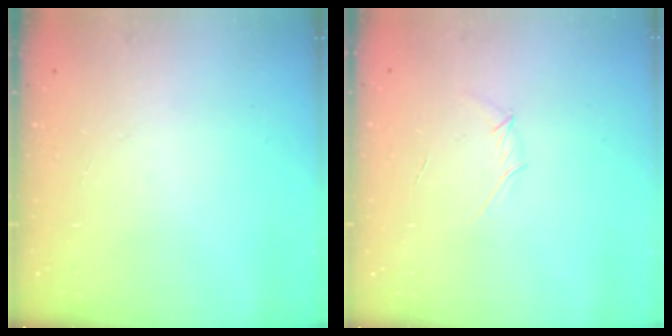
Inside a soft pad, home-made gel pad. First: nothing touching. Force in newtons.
{"total": 3.5, "press": 3.4, "slide": 0.8}